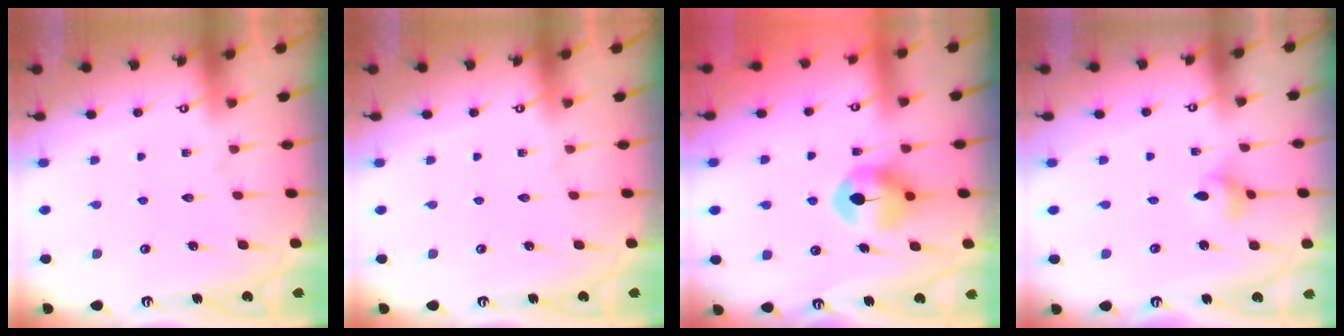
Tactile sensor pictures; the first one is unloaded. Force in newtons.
{"total": 0.0}
{"total": 8.8, "press": 8.8, "slide": 0.5}
{"total": 2.9, "press": 2.9, "slide": 0.5}